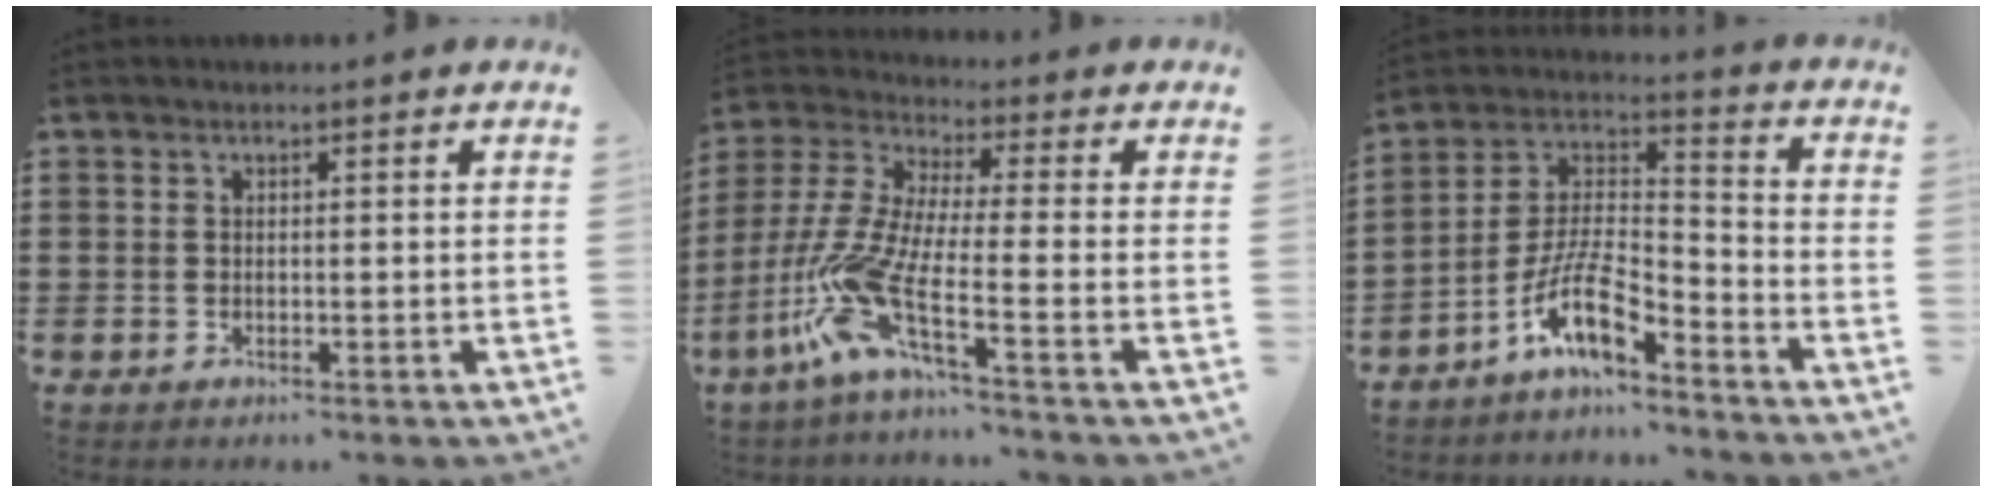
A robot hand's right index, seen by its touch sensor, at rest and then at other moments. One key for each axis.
{"total": 10.9, "fx": -4.9, "fy": 2.3, "fz": 9.5, "tx": -0.248, "ty": -0.026, "tz": -0.110}
{"total": 10.3, "fx": -6.7, "fy": 3.2, "fz": 7.1, "tx": -0.161, "ty": 0.000, "tz": -0.132}